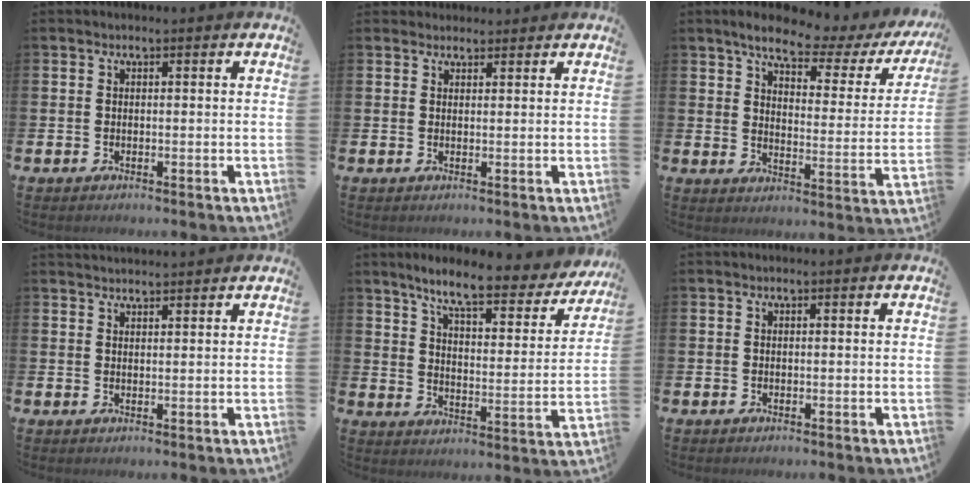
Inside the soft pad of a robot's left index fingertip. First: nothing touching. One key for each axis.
{"total": 1.9, "fx": 1.8, "fy": 0.6, "fz": -0.2, "tx": 0.015, "ty": -0.007, "tz": 0.030}
{"total": 7.1, "fx": 5.9, "fy": 1.9, "fz": 3.4, "tx": -0.080, "ty": -0.038, "tz": 0.092}
{"total": 2.1, "fx": 2.1, "fy": 0.1, "fz": 0.0, "tx": -0.001, "ty": -0.010, "tz": 0.037}
{"total": 7.7, "fx": 6.6, "fy": 1.2, "fz": 3.8, "tx": -0.084, "ty": -0.047, "tz": 0.104}
{"total": 0.0}